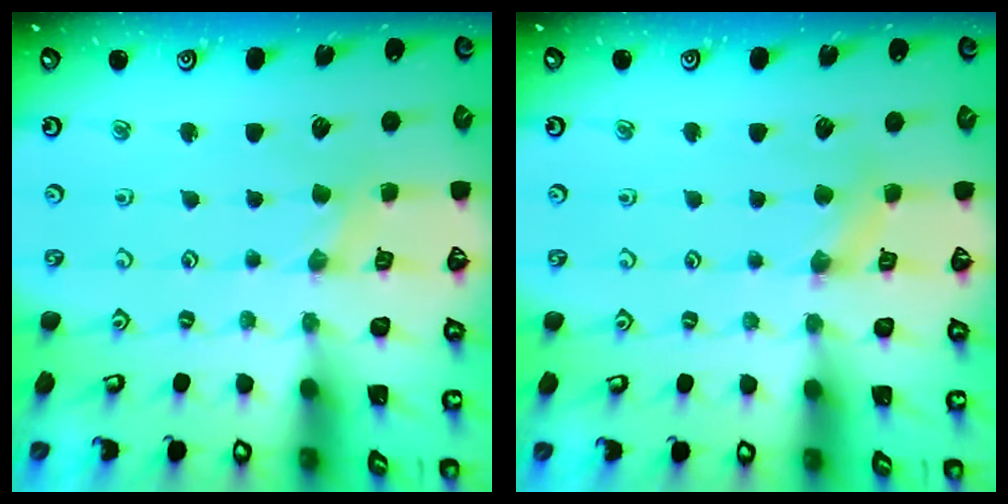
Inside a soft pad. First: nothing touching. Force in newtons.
{"total": 2.8, "press": 2.8, "slide": 0.4}